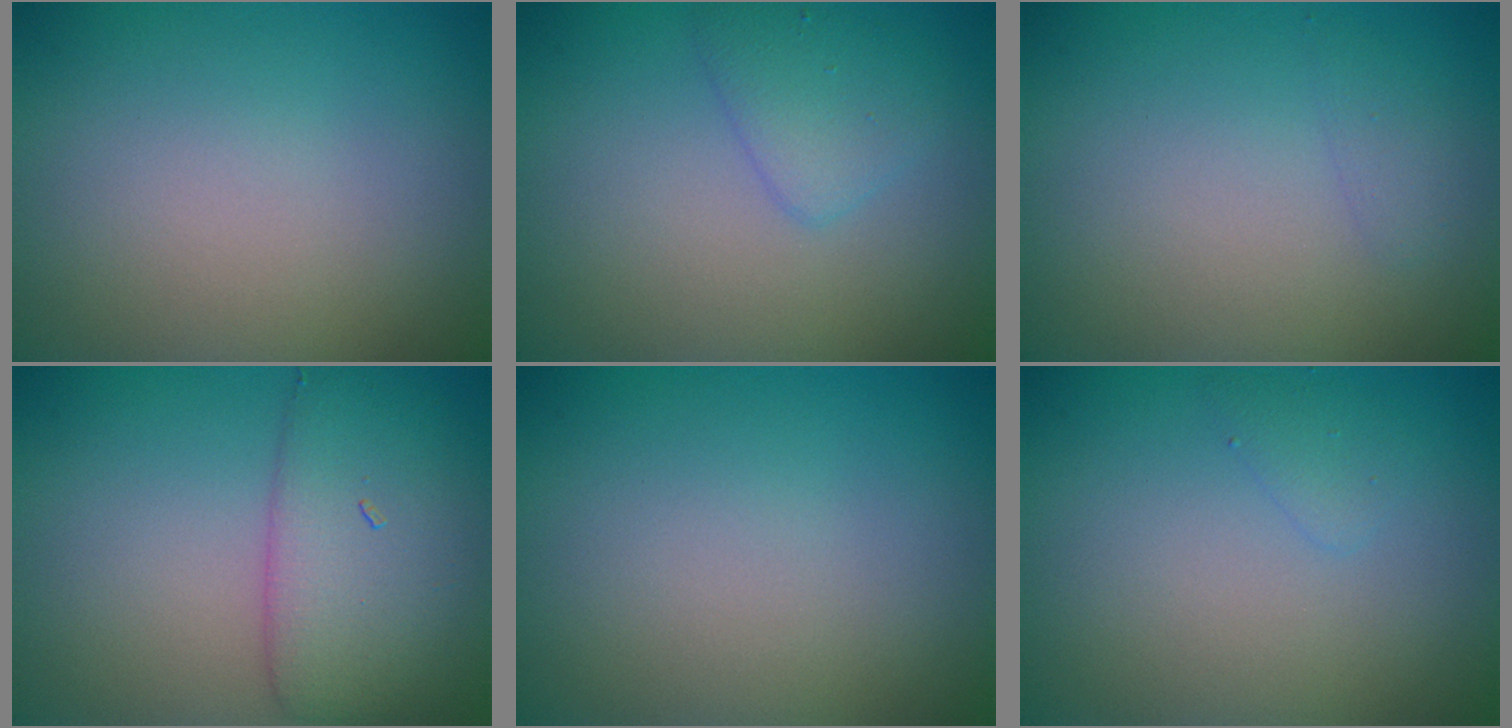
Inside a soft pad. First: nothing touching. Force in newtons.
{"total": 2.3, "press": 2.2, "slide": 0.1}
{"total": 0.8, "press": 0.8, "slide": 0.0}
{"total": 4.9, "press": 4.9, "slide": 0.2}
{"total": 0.0}
{"total": 1.0, "press": 1.0, "slide": 0.1}